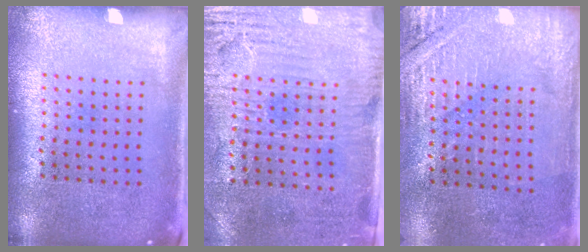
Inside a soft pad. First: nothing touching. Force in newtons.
{"total": 3.3, "press": 2.8, "slide": 1.7}
{"total": 2.9, "press": 2.7, "slide": 1.1}